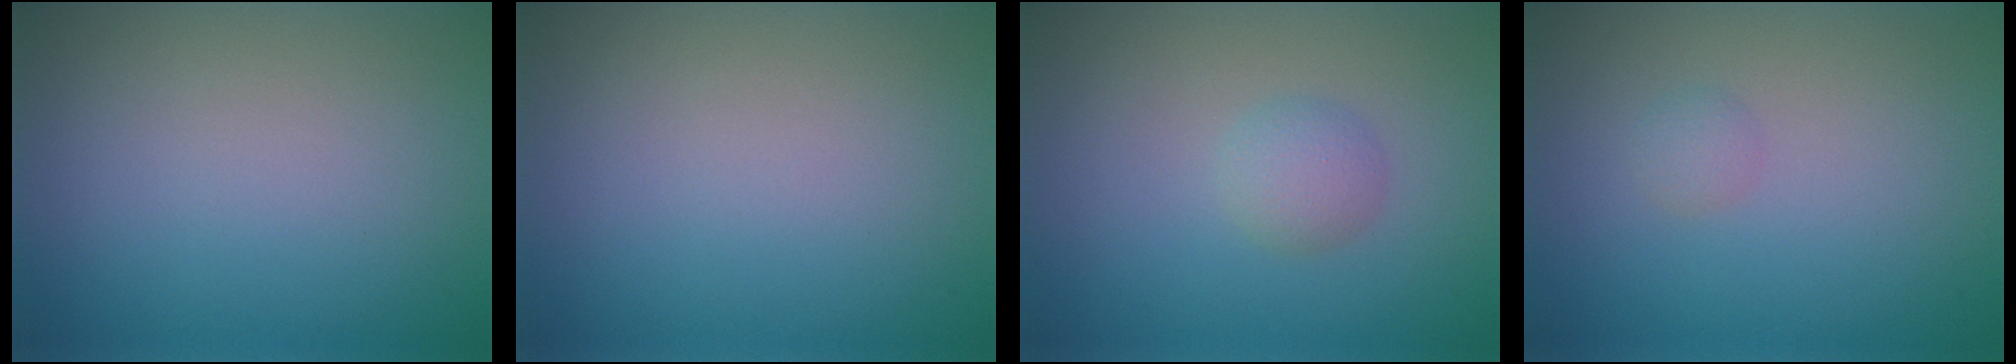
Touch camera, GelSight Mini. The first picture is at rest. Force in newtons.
{"total": 0.0}
{"total": 1.7, "press": 1.7, "slide": 0.1}
{"total": 0.8, "press": 0.8, "slide": 0.1}